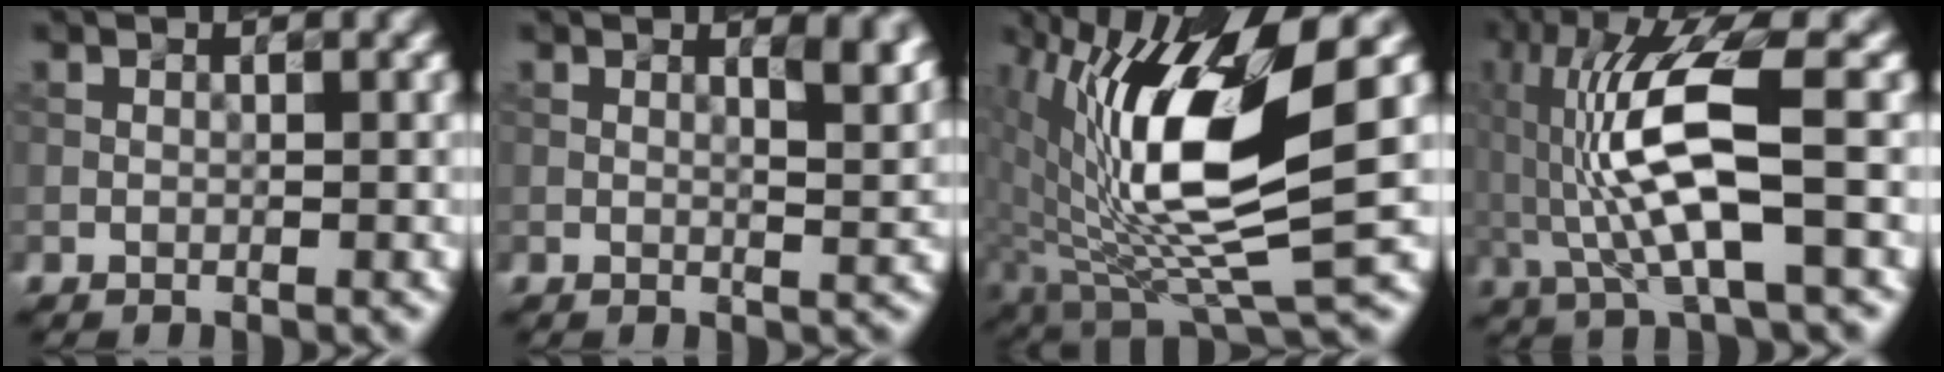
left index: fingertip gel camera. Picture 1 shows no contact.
{"total": 2.9, "force": [1.6, 0.9, 2.3], "torque": [-0.024, -0.004, 0.023]}
{"total": 12.9, "force": [2.0, 4.2, 12.0], "torque": [-0.232, -0.013, 0.042]}
{"total": 9.0, "force": [-0.2, 2.1, 8.7], "torque": [-0.181, 0.010, -0.003]}